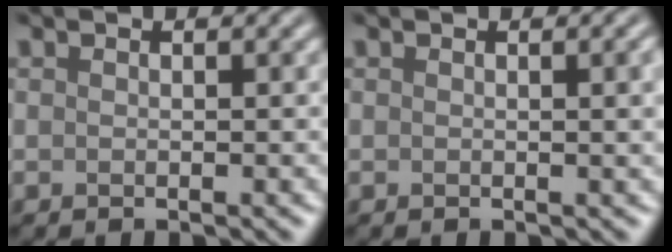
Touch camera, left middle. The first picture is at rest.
{"total": 1.7, "force": [0.3, 0.3, 1.6], "torque": [-0.019, 0.000, 0.006]}